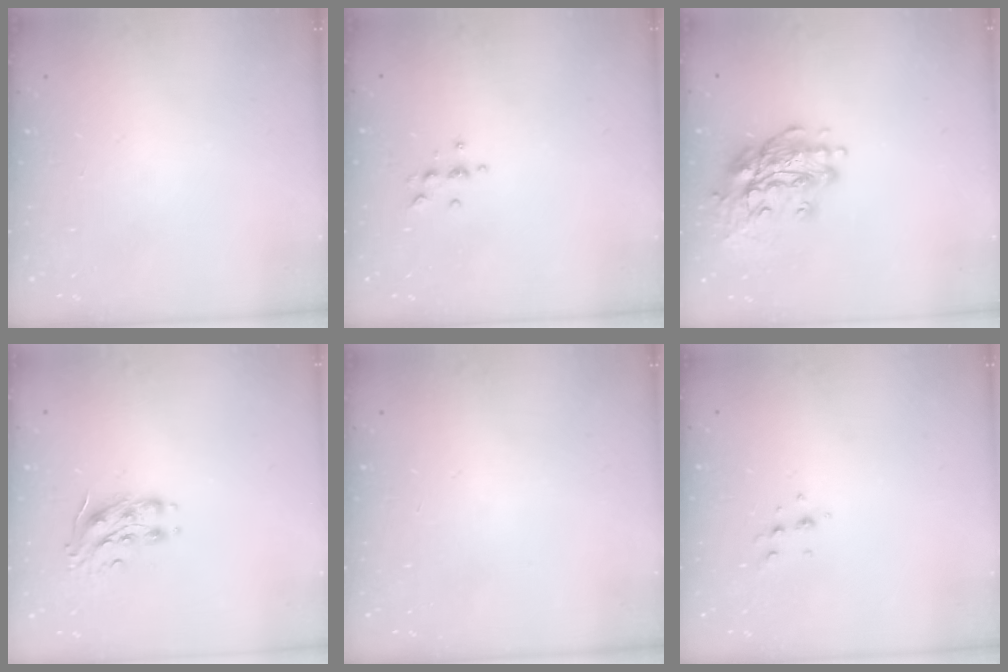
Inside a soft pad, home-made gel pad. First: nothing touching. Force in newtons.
{"total": 4.6, "press": 4.6, "slide": 0.6}
{"total": 16.9, "press": 16.6, "slide": 3.1}
{"total": 8.2, "press": 8.2, "slide": 0.4}
{"total": 0.0}
{"total": 4.3, "press": 4.2, "slide": 0.9}